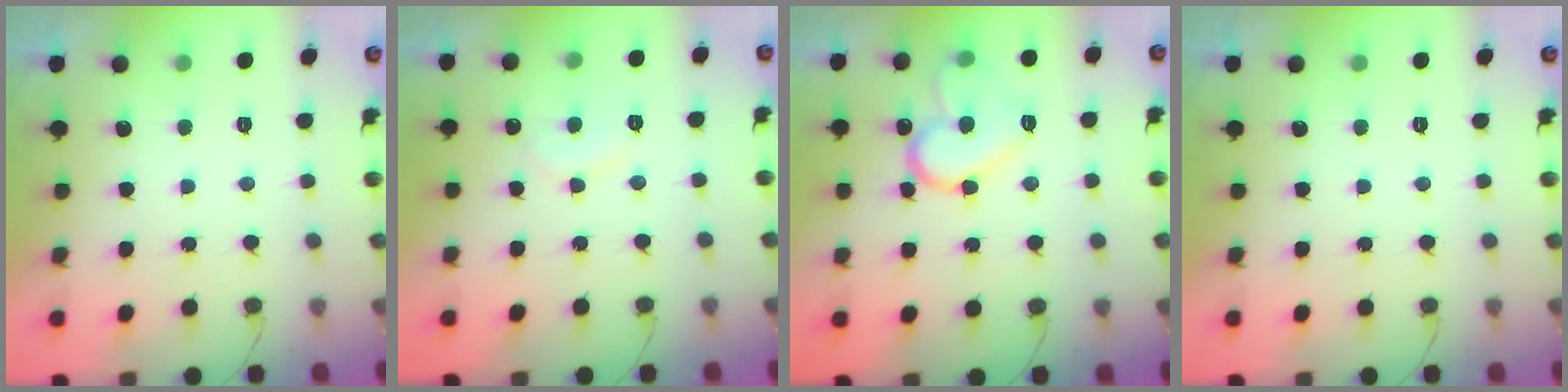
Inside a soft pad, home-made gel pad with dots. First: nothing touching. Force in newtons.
{"total": 7.1, "press": 7.1, "slide": 0.5}
{"total": 14.0, "press": 13.9, "slide": 1.2}
{"total": 0.0}